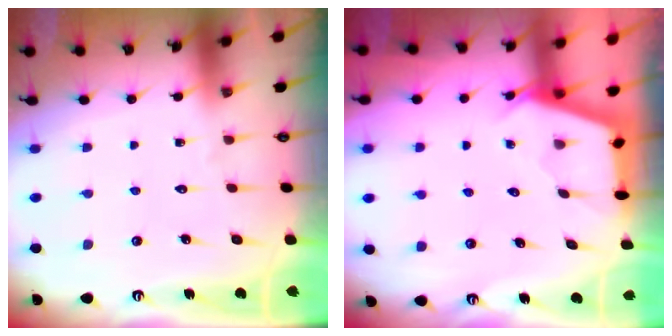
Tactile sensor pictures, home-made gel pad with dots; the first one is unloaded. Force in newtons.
{"total": 2.7, "press": 2.6, "slide": 0.3}